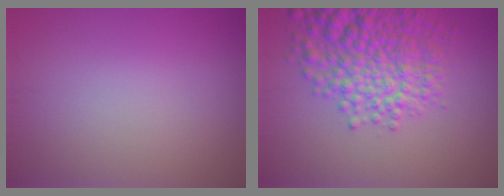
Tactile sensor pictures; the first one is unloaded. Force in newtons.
{"total": 7.6, "press": 7.6, "slide": 0.3}